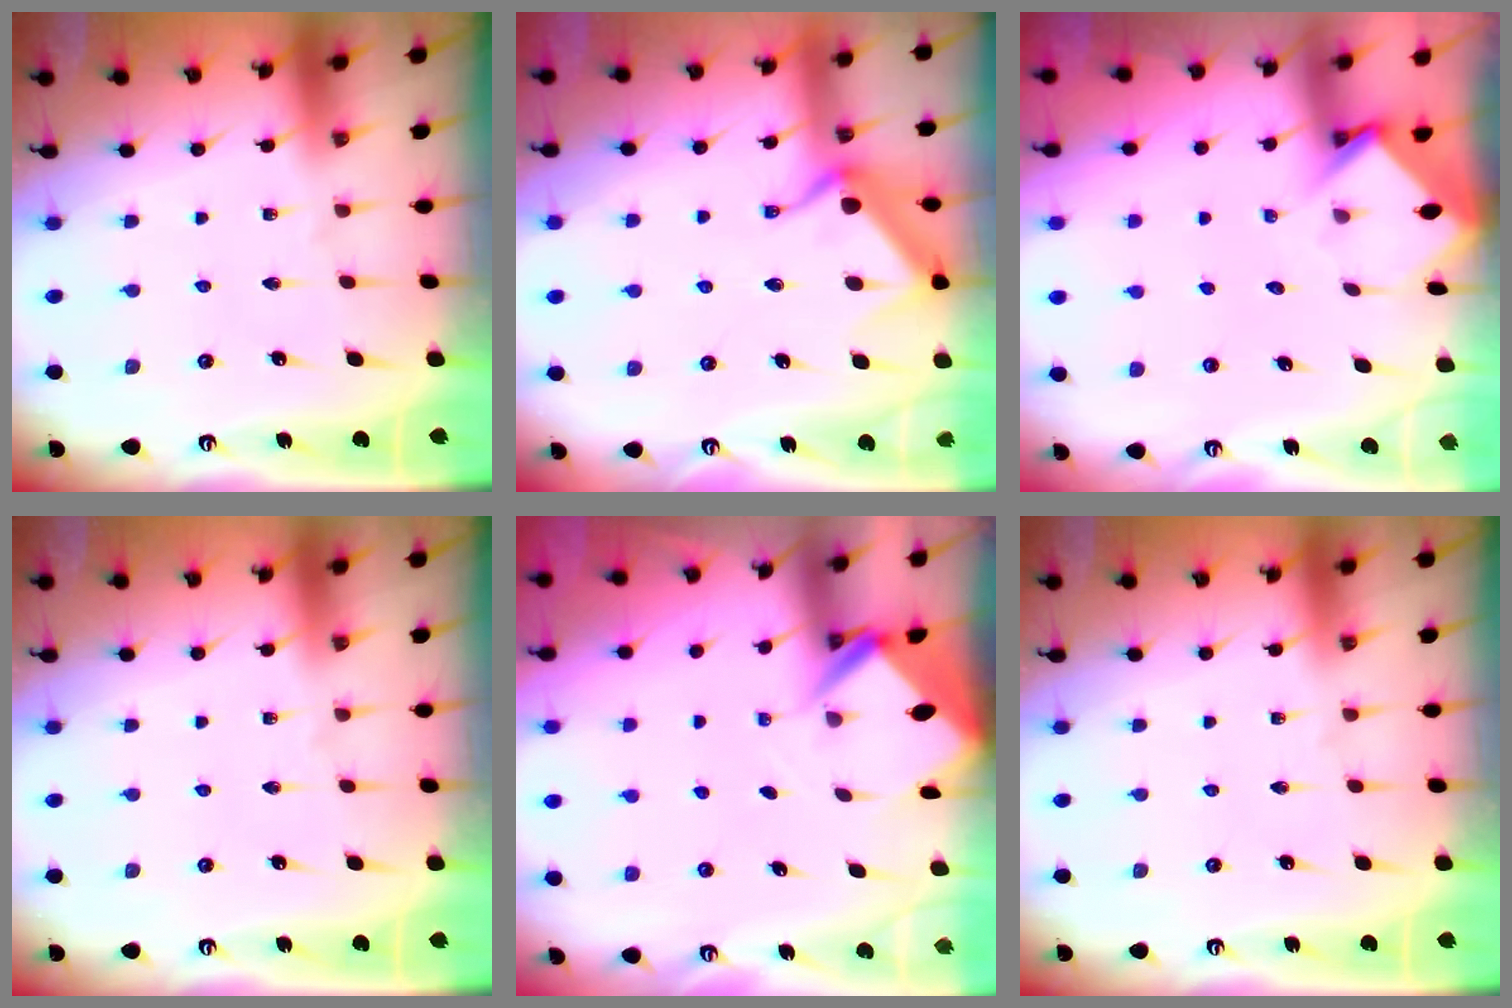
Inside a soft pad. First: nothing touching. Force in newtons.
{"total": 12.1, "press": 12.1, "slide": 0.3}
{"total": 3.4, "press": 3.4, "slide": 0.3}
{"total": 0.0}
{"total": 2.8, "press": 2.8, "slide": 0.1}
{"total": 0.0}